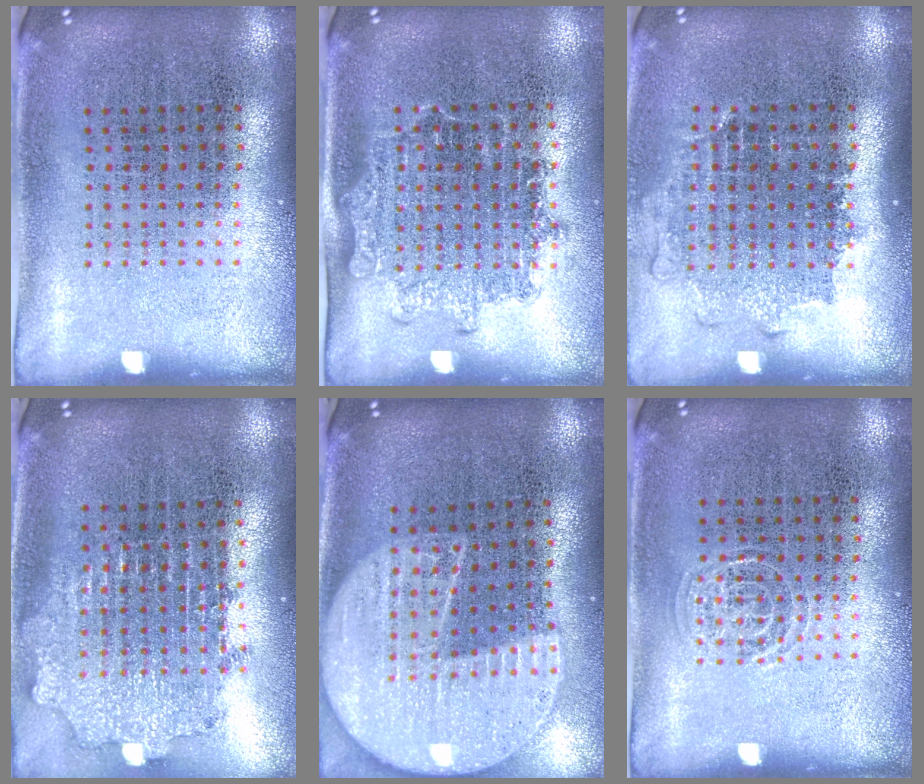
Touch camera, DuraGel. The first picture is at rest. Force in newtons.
{"total": 1.3, "press": 1.1, "slide": 0.8}
{"total": 1.1, "press": 1.0, "slide": 0.5}
{"total": 2.1, "press": 1.6, "slide": 1.2}
{"total": 2.3, "press": 2.0, "slide": 1.1}
{"total": 0.5, "press": 0.5, "slide": 0.1}